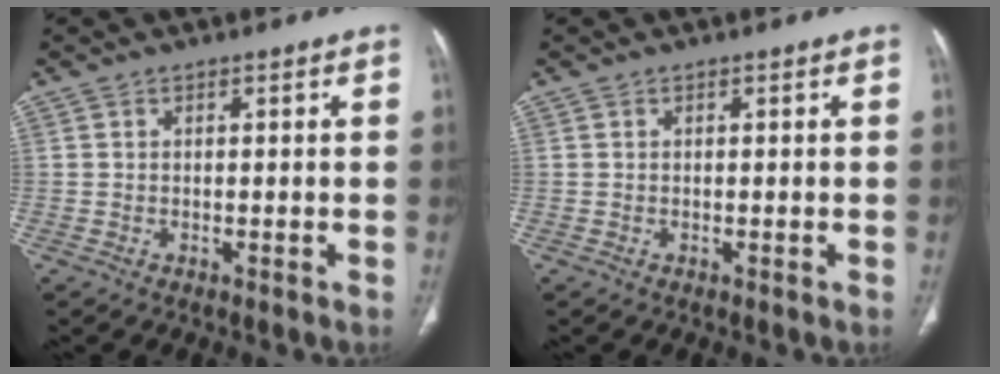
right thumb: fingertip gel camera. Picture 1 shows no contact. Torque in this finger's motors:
{"motor_torque": [-0.05, 0.05, 0.00, 0.00, 0.00]}